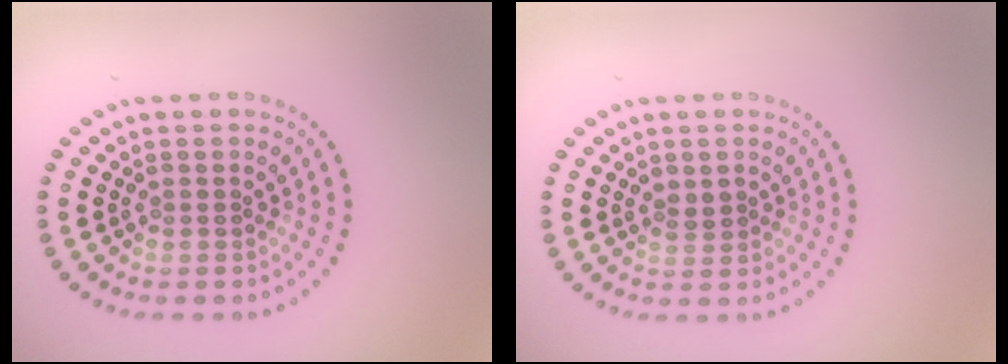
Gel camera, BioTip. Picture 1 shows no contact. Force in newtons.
{"total": 1.2, "press": 1.1, "slide": 0.4}